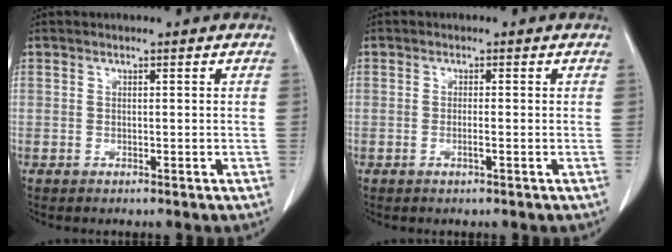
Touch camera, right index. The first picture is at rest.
{"total": 1.2, "force": [-0.5, -0.1, 1.1], "torque": [-0.023, -0.001, -0.009]}